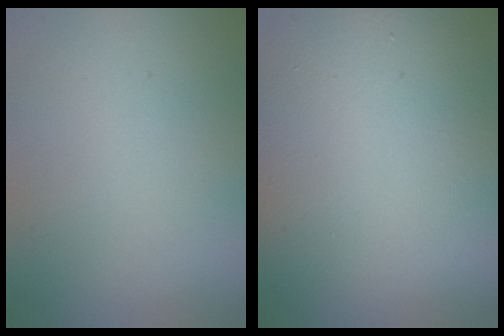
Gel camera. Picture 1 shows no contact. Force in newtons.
{"total": 16.4, "press": 16.4, "slide": 1.0}